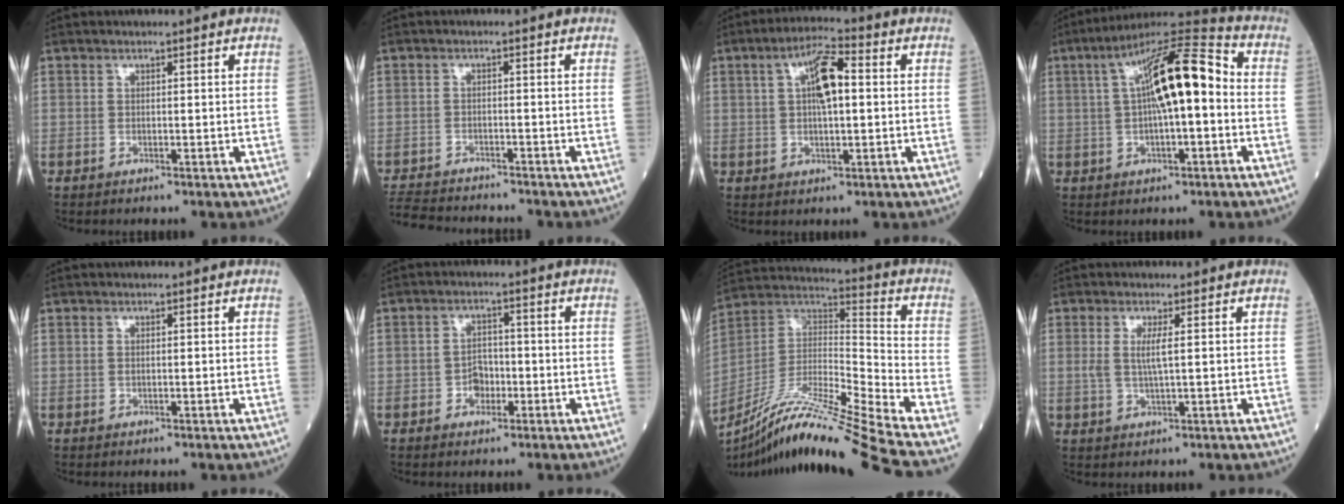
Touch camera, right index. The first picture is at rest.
{"total": 9.6, "force": [-9.1, 1.6, 2.7], "torque": [-0.054, -0.007, -0.144]}
{"total": 7.2, "force": [1.2, 1.8, 6.9], "torque": [-0.125, 0.017, 0.018]}
{"total": 14.0, "force": [1.2, 2.7, 13.7], "torque": [-0.234, 0.039, 0.013]}
{"total": 0.0}
{"total": 3.0, "force": [-1.2, 2.1, 1.8], "torque": [-0.025, 0.007, -0.022]}
{"total": 22.9, "force": [-19.1, -2.9, 12.3], "torque": [-0.237, -0.020, -0.347]}
{"total": 2.9, "force": [0.5, 0.1, 2.8], "torque": [-0.064, -0.002, 0.010]}